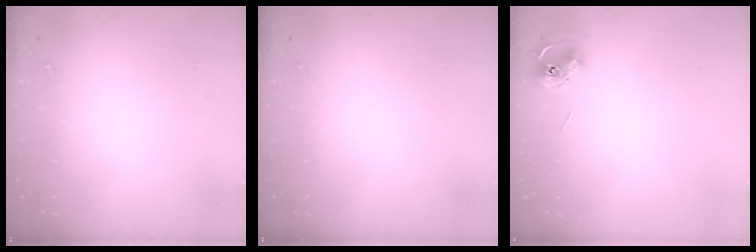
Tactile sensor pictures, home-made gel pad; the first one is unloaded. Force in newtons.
{"total": 0.0}
{"total": 6.6, "press": 6.6, "slide": 0.3}